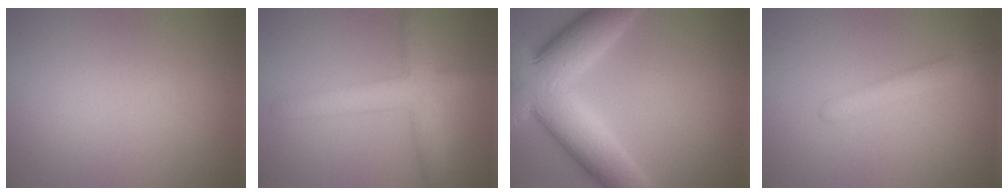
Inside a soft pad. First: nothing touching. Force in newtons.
{"total": 4.4, "press": 4.4, "slide": 0.2}
{"total": 11.3, "press": 11.3, "slide": 0.5}
{"total": 2.4, "press": 2.4, "slide": 0.1}